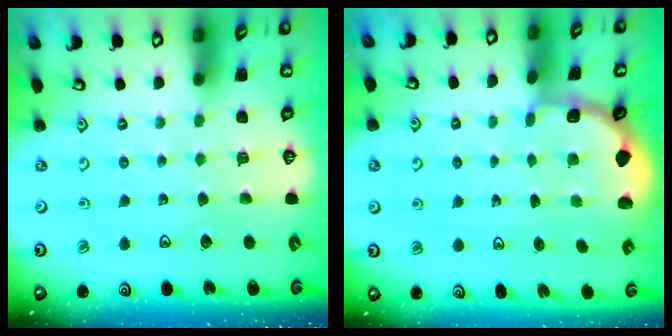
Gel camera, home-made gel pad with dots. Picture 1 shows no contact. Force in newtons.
{"total": 1.8, "press": 1.6, "slide": 0.7}